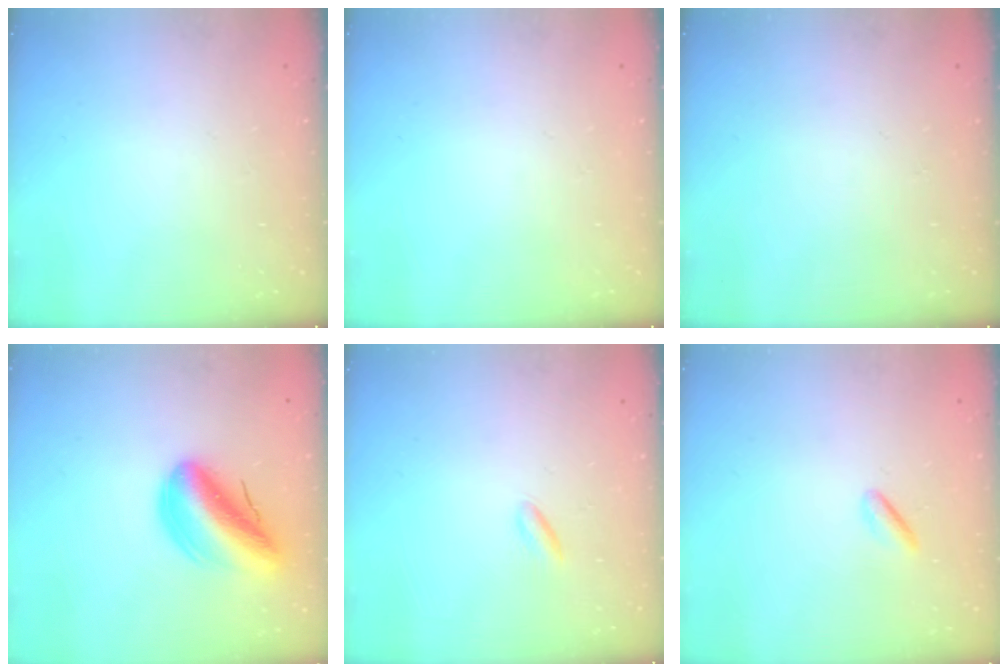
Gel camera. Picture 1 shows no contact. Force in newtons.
{"total": 0.0}
{"total": 0.0}
{"total": 15.6, "press": 15.3, "slide": 3.3}
{"total": 2.6, "press": 2.5, "slide": 0.7}
{"total": 1.2, "press": 0.9, "slide": 0.7}